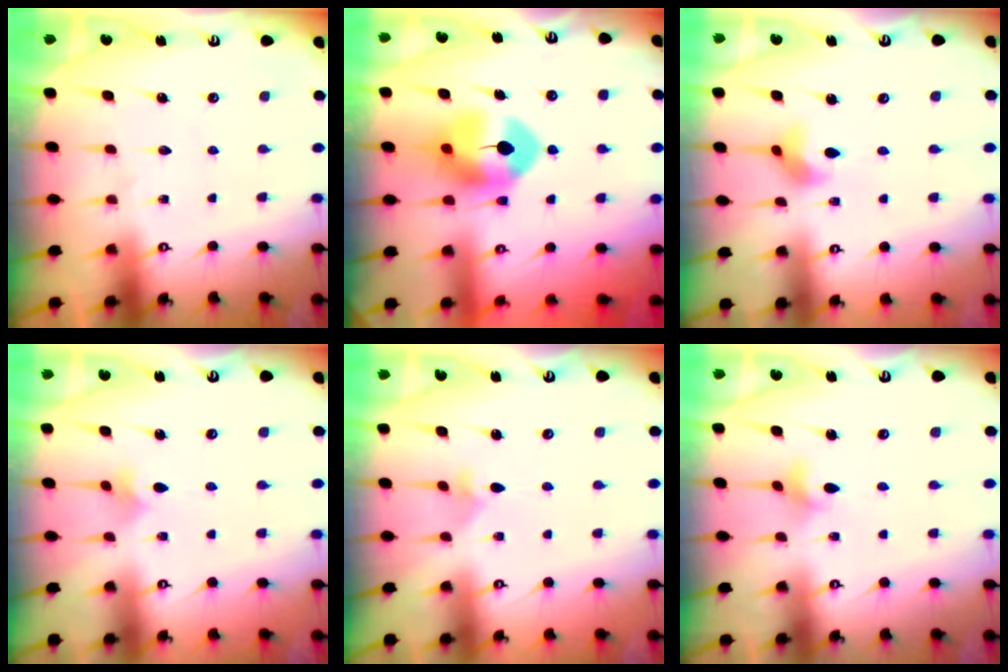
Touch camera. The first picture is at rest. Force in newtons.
{"total": 9.3, "press": 9.2, "slide": 1.4}
{"total": 4.6, "press": 4.6, "slide": 0.7}
{"total": 2.0, "press": 1.9, "slide": 0.5}
{"total": 2.2, "press": 2.2, "slide": 0.6}
{"total": 3.0, "press": 3.0, "slide": 0.4}